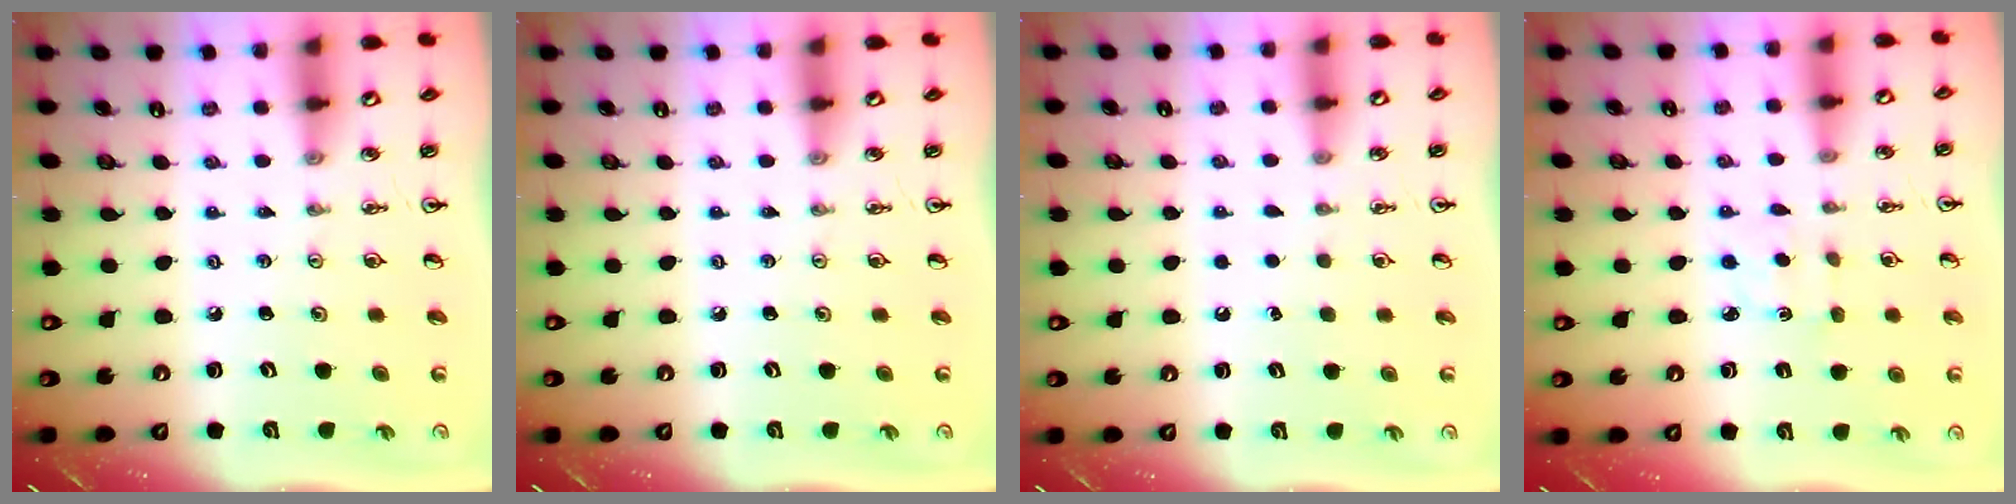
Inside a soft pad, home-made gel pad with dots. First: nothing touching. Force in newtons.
{"total": 0.0}
{"total": 1.5, "press": 1.5, "slide": 0.1}
{"total": 1.9, "press": 1.9, "slide": 0.4}